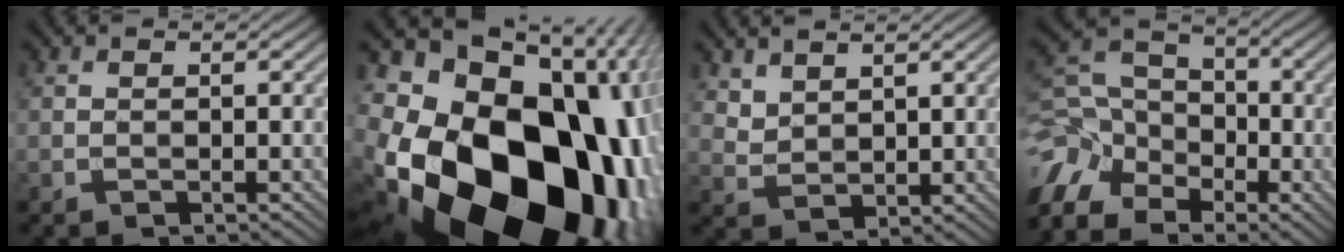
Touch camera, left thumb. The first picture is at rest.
{"total": 25.7, "force": [-7.6, 18.4, 16.3], "torque": [-0.277, -0.077, -0.157]}
{"total": 3.7, "force": [2.8, 1.9, 1.6], "torque": [-0.045, -0.011, 0.070]}
{"total": 10.7, "force": [-6.1, 7.6, 4.3], "torque": [-0.110, -0.014, -0.124]}